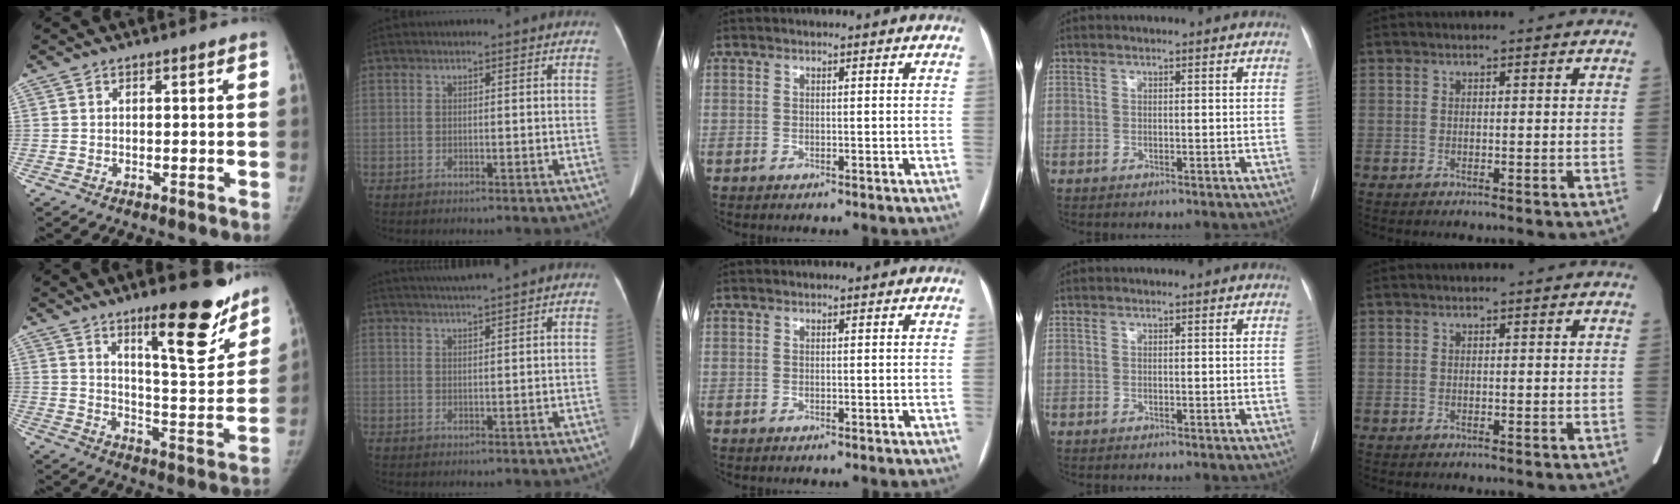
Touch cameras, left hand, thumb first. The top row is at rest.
{"thumb": {"total": 16.4, "force": [11.1, 3.8, 11.4], "torque": [-0.123, -0.084, 0.173]}, "index": {"total": 4.2, "force": [3.7, -1.3, 1.7], "torque": [-0.025, 0.015, 0.066]}}